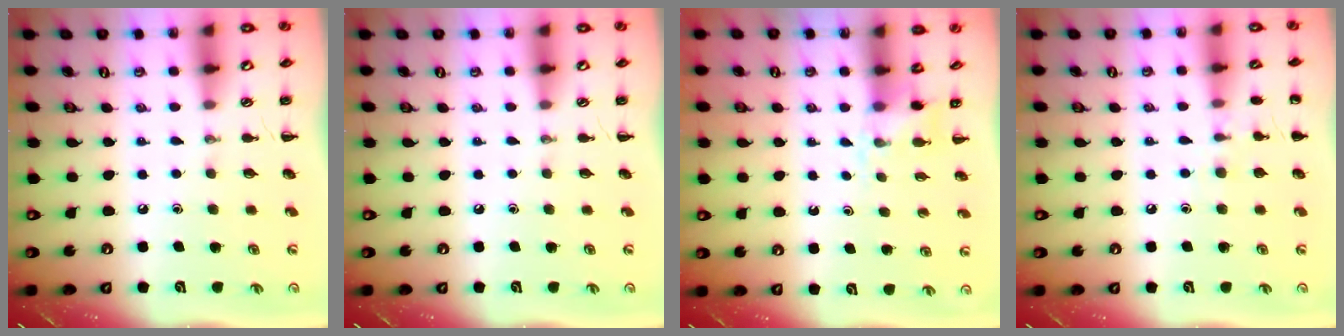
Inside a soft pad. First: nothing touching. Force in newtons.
{"total": 0.0}
{"total": 3.1, "press": 2.9, "slide": 1.1}
{"total": 5.9, "press": 5.6, "slide": 1.8}